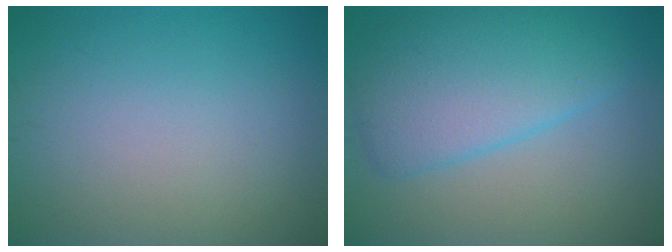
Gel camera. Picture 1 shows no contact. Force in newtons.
{"total": 6.3, "press": 6.3, "slide": 0.3}